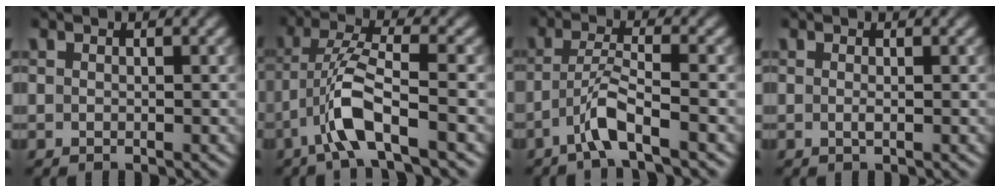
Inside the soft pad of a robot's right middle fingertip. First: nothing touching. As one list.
[{"total": 5.6, "force": [-2.8, 1.1, 4.7], "torque": [-0.095, 0.010, -0.059]}, {"total": 3.7, "force": [-2.1, 0.4, 2.9], "torque": [-0.057, 0.011, -0.050]}, {"total": 0.6, "force": [0.0, 0.1, 0.6], "torque": [-0.014, -0.002, -0.001]}]